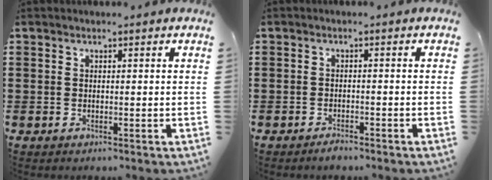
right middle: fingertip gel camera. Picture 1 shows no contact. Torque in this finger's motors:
{"motor_torque": [2.14, 0.00, -0.01, 0.03]}